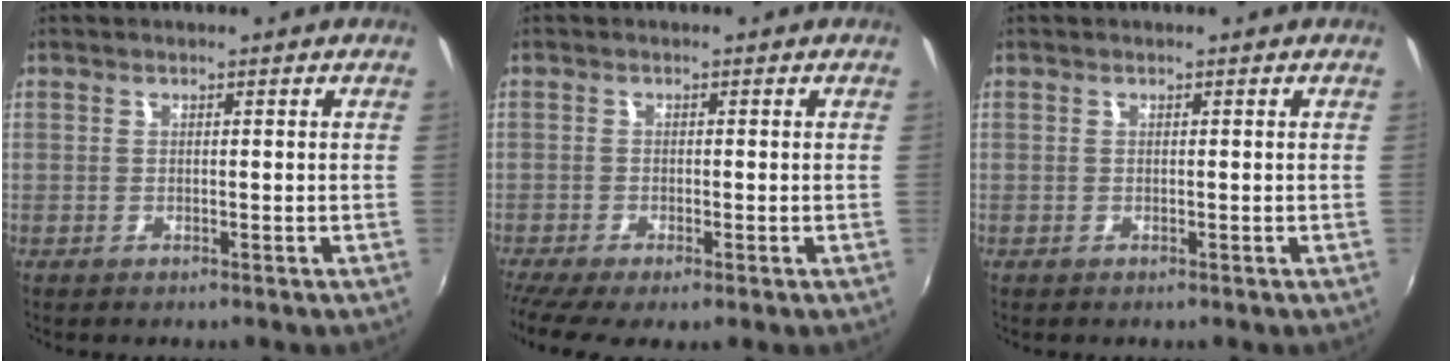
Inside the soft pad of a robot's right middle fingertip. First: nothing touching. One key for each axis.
{"total": 4.0, "fx": -2.7, "fy": 0.3, "fz": 2.9, "tx": -0.065, "ty": -0.021, "tz": -0.048}
{"total": 0.0}